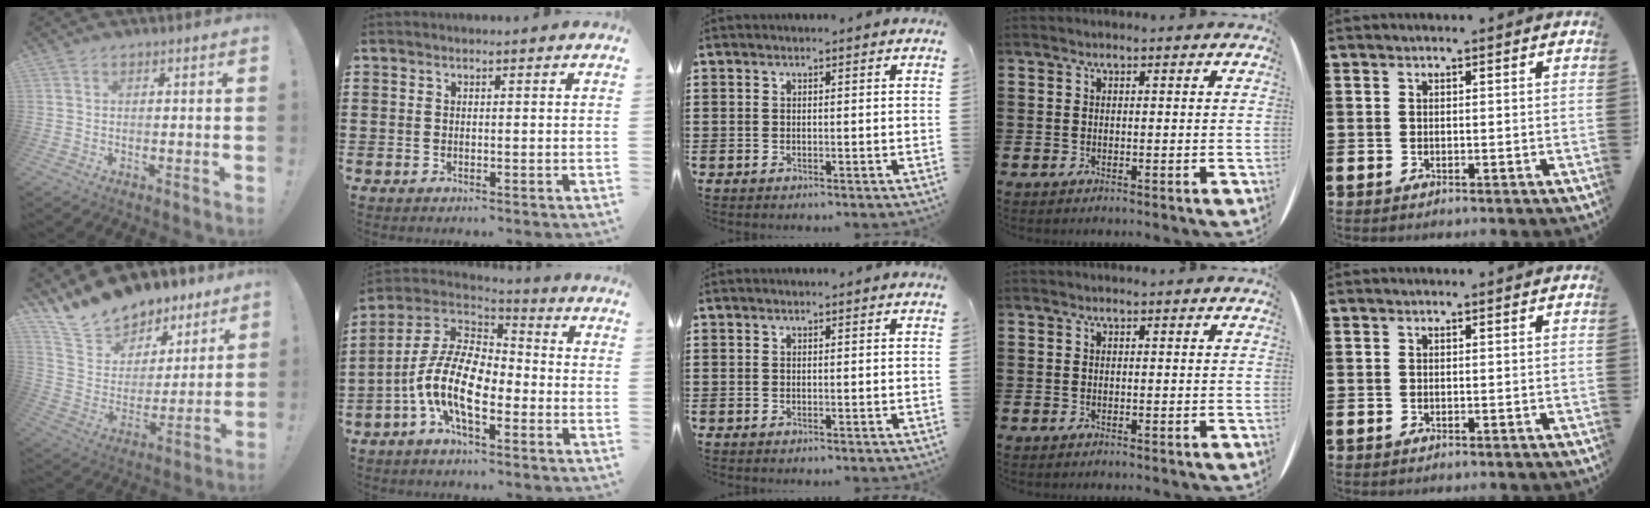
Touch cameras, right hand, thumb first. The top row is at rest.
{"thumb": {"total": 15.3, "force": [13.5, 6.6, 2.5], "torque": [-0.067, -0.110, 0.254]}, "index": {"total": 12.6, "force": [-4.1, 5.7, 10.4], "torque": [-0.254, -0.013, -0.088]}}